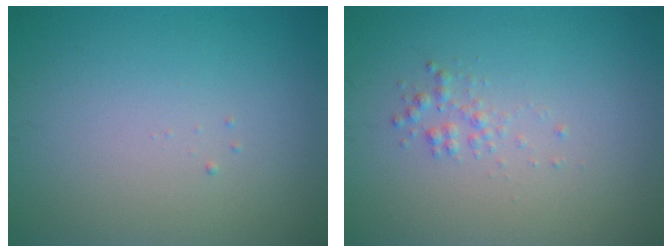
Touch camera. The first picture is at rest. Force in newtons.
{"total": 1.2, "press": 1.2, "slide": 0.0}